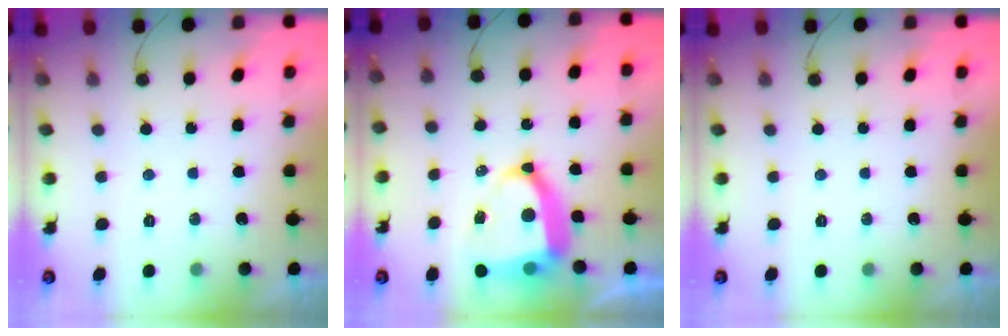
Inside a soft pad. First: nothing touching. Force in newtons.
{"total": 13.3, "press": 13.1, "slide": 1.9}
{"total": 0.0}